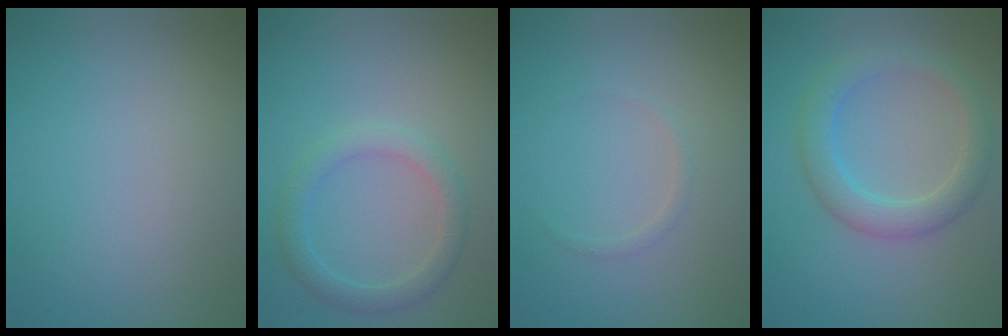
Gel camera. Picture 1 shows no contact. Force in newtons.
{"total": 2.4, "press": 2.4, "slide": 0.1}
{"total": 0.6, "press": 0.6, "slide": 0.0}
{"total": 3.5, "press": 3.5, "slide": 0.3}